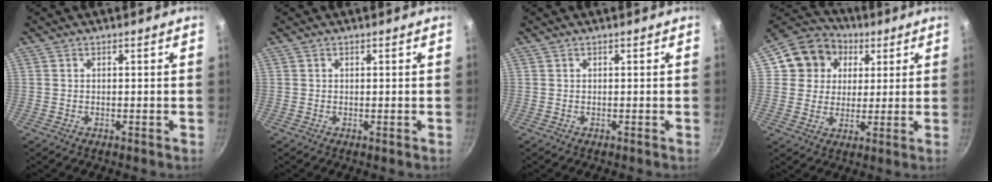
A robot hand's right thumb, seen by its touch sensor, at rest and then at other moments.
{"total": 0.0}
{"total": 0.0}
{"total": 12.5, "force": [3.9, 11.1, 4.3], "torque": [-0.047, 0.017, 0.056]}